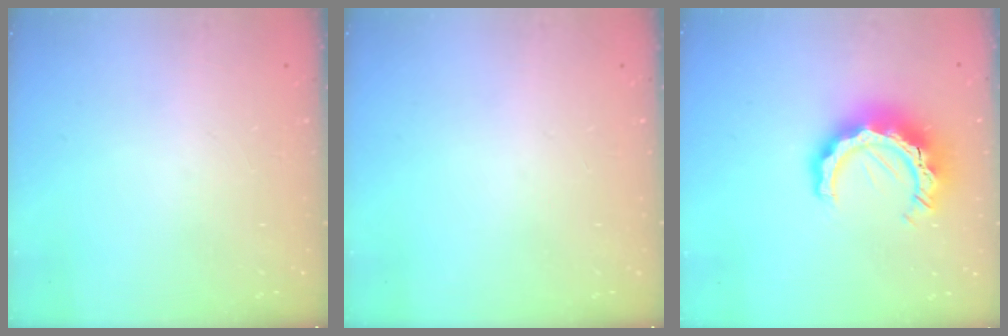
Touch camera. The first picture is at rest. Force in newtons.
{"total": 0.0}
{"total": 12.8, "press": 12.8, "slide": 1.3}